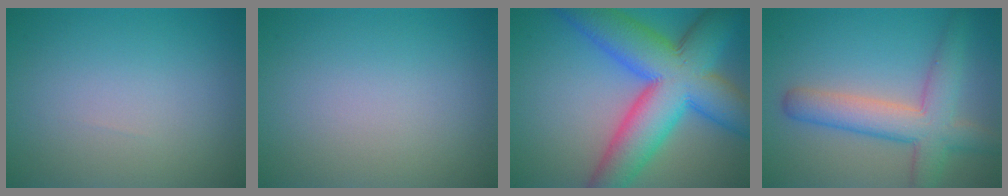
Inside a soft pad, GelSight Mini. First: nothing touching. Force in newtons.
{"total": 0.0}
{"total": 13.4, "press": 13.4, "slide": 0.5}
{"total": 6.1, "press": 6.1, "slide": 0.3}